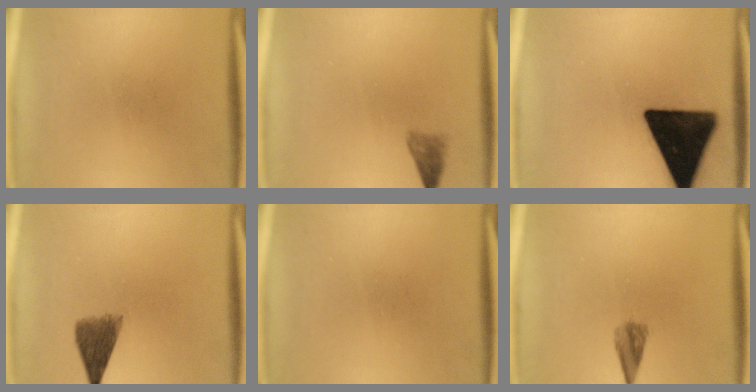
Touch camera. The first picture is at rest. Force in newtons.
{"total": 1.9}
{"total": 19.4}
{"total": 5.1}
{"total": 0.0}
{"total": 2.5}